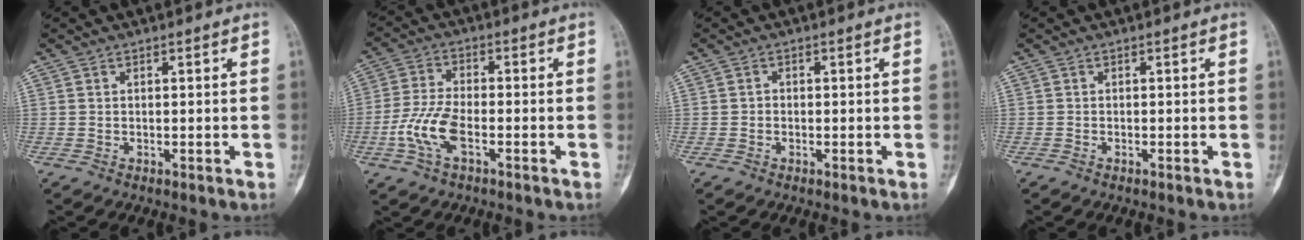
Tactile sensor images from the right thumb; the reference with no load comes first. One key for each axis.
{"total": 8.2, "fx": -2.9, "fy": 3.6, "fz": 6.8, "tx": -0.157, "ty": 0.017, "tz": -0.059}
{"total": 0.8, "fx": -0.3, "fy": 0.7, "fz": 0.3, "tx": 0.004, "ty": 0.003, "tz": -0.008}
{"total": 0.0}